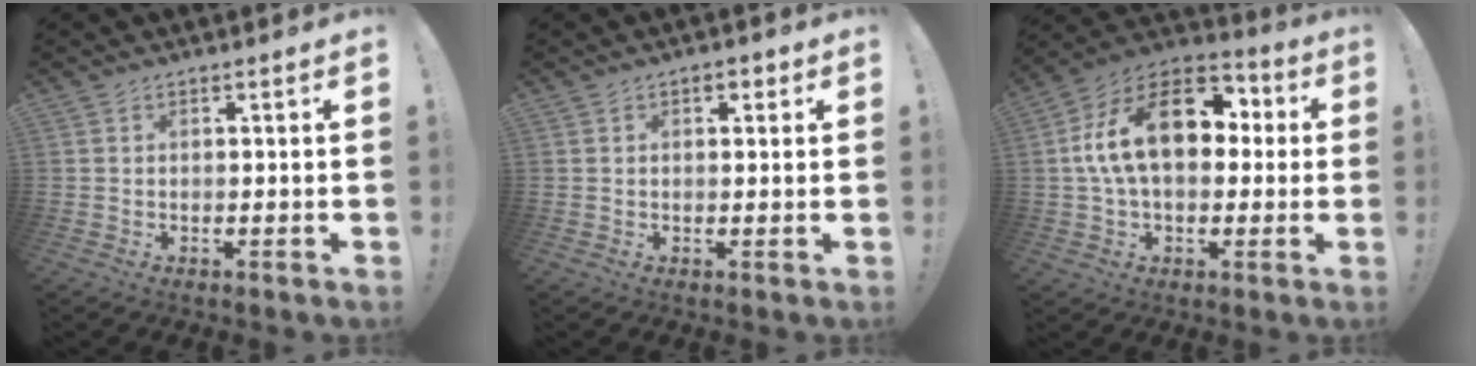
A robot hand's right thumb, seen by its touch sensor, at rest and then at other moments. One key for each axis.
{"total": 2.1, "fx": 0.7, "fy": 1.4, "fz": 1.5, "tx": -0.021, "ty": 0.003, "tz": 0.009}
{"total": 20.4, "fx": 3.6, "fy": 12.5, "fz": 15.7, "tx": -0.262, "ty": 0.008, "tz": 0.063}